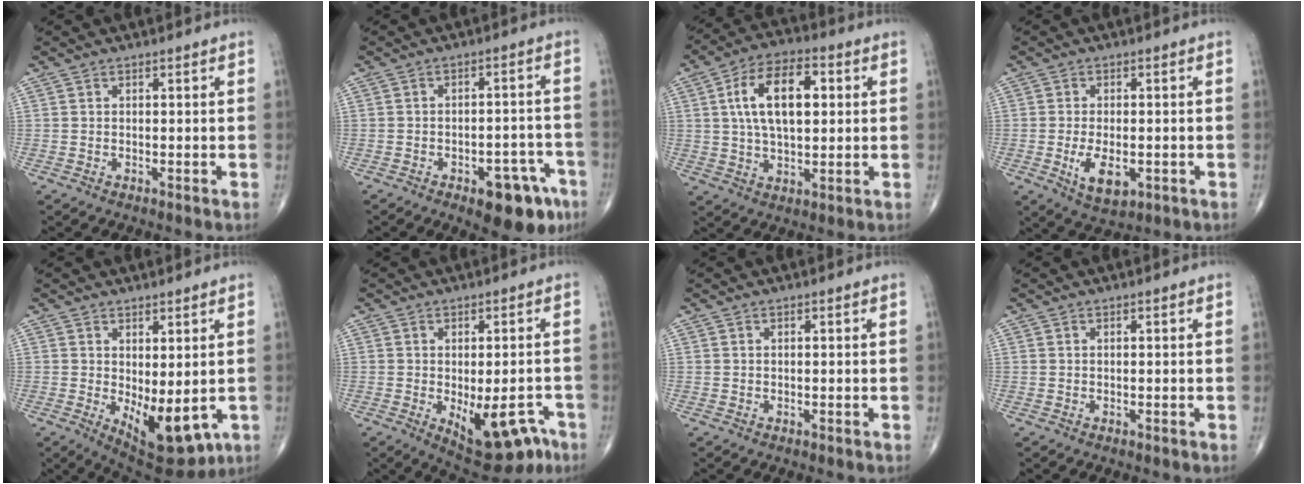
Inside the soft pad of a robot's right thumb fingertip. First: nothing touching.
{"total": 11.3, "force": [-6.3, 5.2, 7.7], "torque": [-0.071, 0.043, -0.077]}
{"total": 13.7, "force": [2.8, 7.1, 11.3], "torque": [-0.188, 0.009, 0.044]}
{"total": 6.9, "force": [-1.9, 3.6, 5.6], "torque": [-0.096, -0.008, -0.024]}
{"total": 10.7, "force": [-1.6, 4.9, 9.4], "torque": [-0.119, -0.018, -0.003]}
{"total": 13.4, "force": [-7.0, 5.9, 9.7], "torque": [-0.104, 0.032, -0.088]}
{"total": 0.0}
{"total": 0.0}